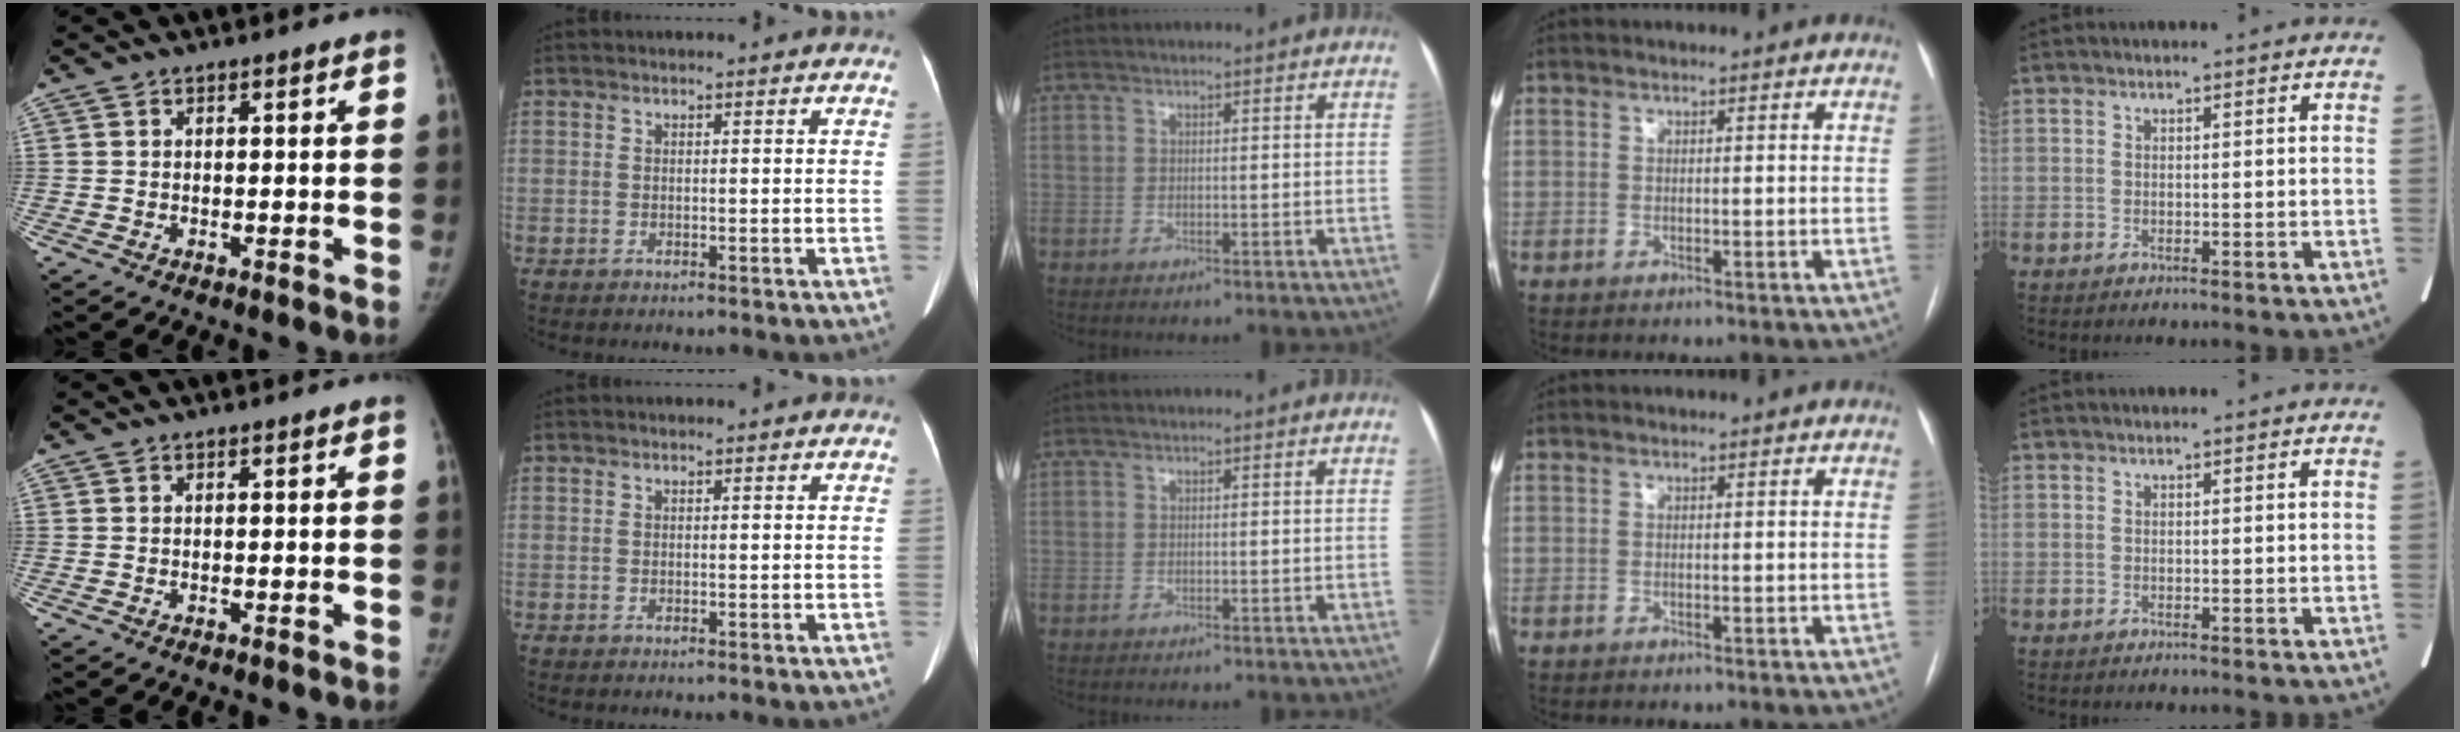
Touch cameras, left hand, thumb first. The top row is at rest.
{}